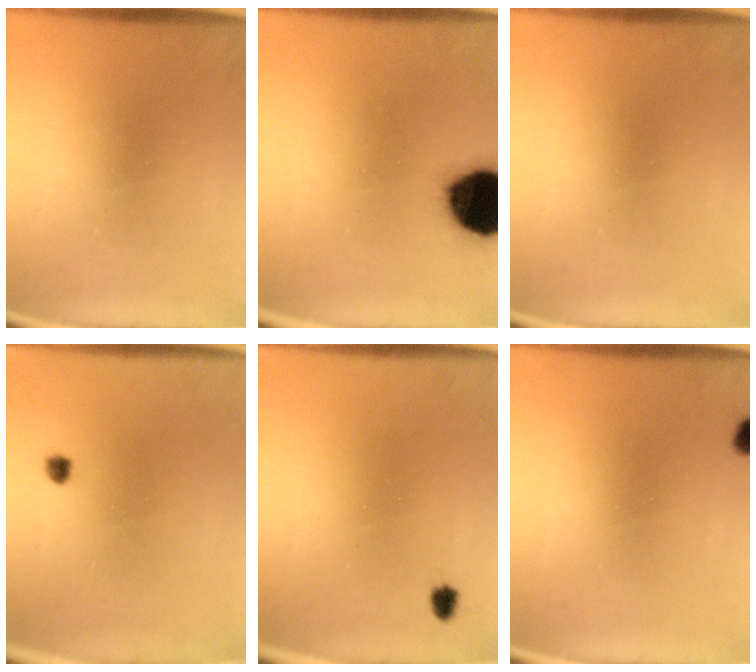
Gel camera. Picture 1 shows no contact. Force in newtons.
{"total": 19.6}
{"total": 0.0}
{"total": 1.2}
{"total": 1.5}
{"total": 2.7}